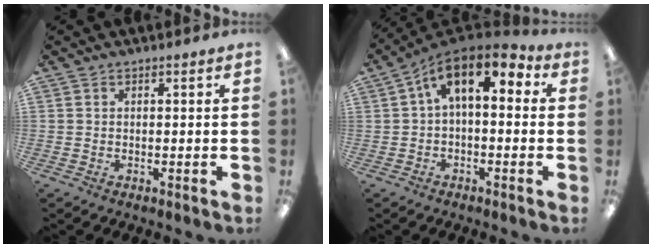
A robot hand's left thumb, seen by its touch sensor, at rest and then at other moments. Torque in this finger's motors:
{"motor_torque": [-0.17, 0.87, 1.04, 0.56, 0.11]}